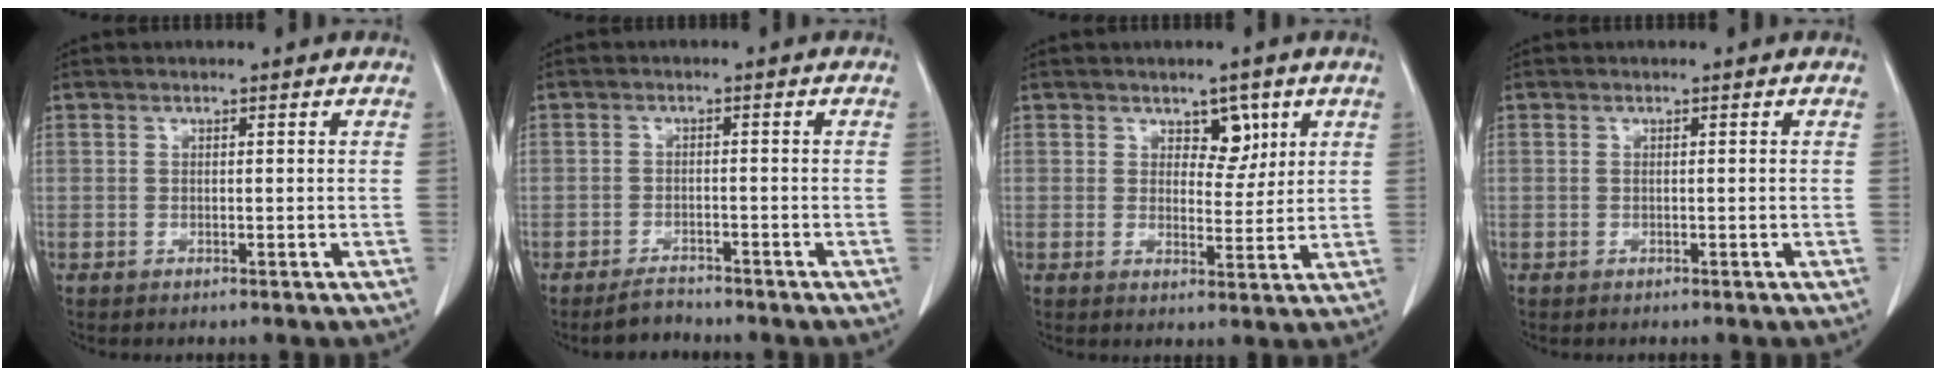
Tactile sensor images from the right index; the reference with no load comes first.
{"total": 2.6, "force": [-2.5, 0.7, 0.4], "torque": [-0.011, -0.003, -0.040]}
{"total": 4.0, "force": [2.2, 2.2, 2.5], "torque": [-0.025, -0.001, 0.034]}
{"total": 0.0}